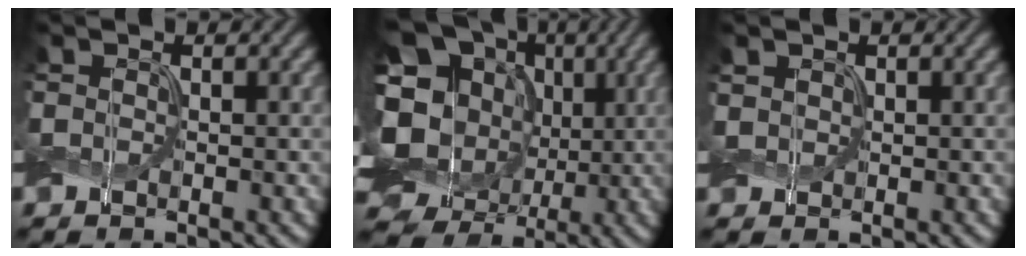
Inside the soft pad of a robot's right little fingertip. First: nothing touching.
{"total": 20.8, "force": [-1.0, 18.3, 9.7], "torque": [-0.212, 0.026, -0.044]}
{"total": 1.0, "force": [0.5, 0.8, 0.3], "torque": [-0.013, 0.002, 0.009]}